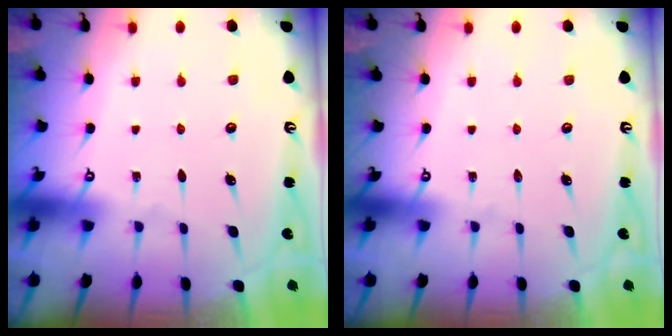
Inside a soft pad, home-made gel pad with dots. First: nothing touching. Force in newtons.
{"total": 0.0}